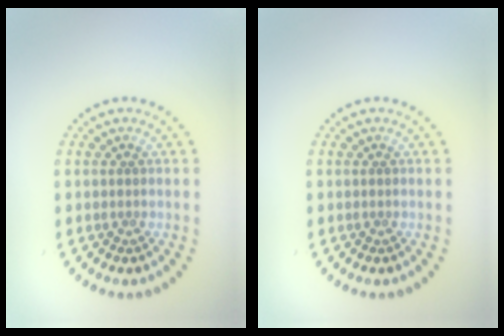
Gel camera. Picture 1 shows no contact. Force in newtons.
{"total": 0.0}